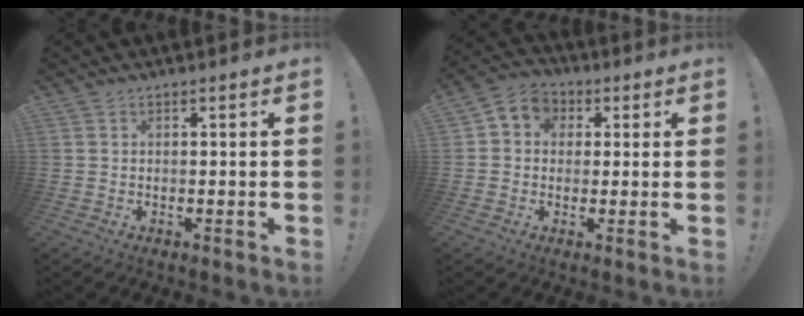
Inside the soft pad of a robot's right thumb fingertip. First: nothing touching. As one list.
[{"total": 6.1, "force": [0.5, 5.7, 2.2], "torque": [-0.025, 0.002, 0.013]}]